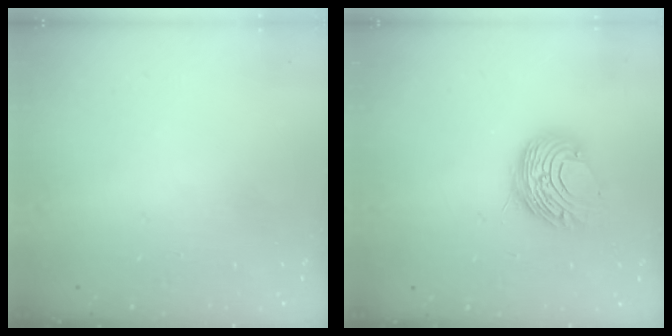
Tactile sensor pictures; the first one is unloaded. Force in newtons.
{"total": 10.6, "press": 10.6, "slide": 0.5}